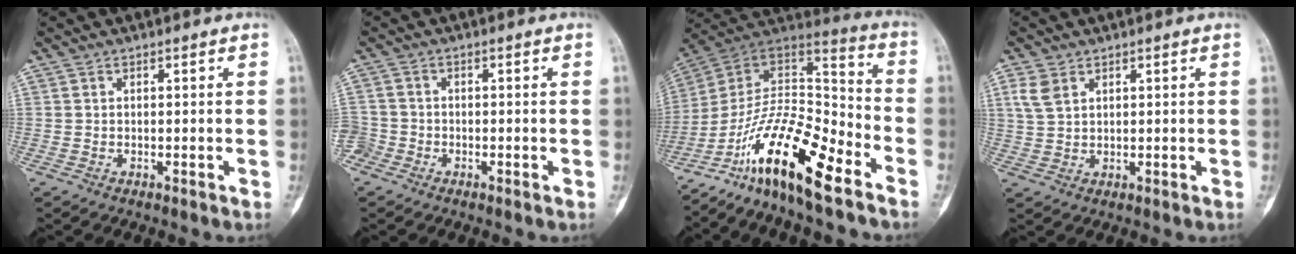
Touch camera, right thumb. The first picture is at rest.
{"total": 3.8, "force": [-1.9, 3.1, 0.8], "torque": [-0.014, 0.014, -0.041]}
{"total": 20.9, "force": [-12.6, 6.2, 15.4], "torque": [-0.266, 0.094, -0.220]}
{"total": 4.3, "force": [2.2, 2.8, 2.5], "torque": [-0.045, -0.003, 0.052]}